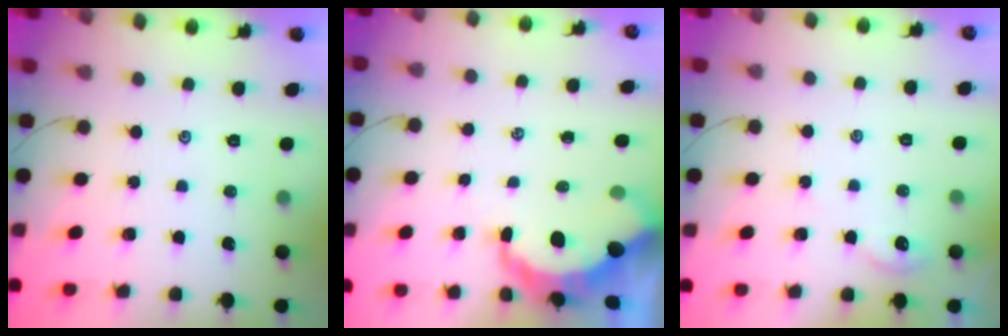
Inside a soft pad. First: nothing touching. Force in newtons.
{"total": 7.7, "press": 7.6, "slide": 0.8}
{"total": 2.2, "press": 2.2, "slide": 0.4}